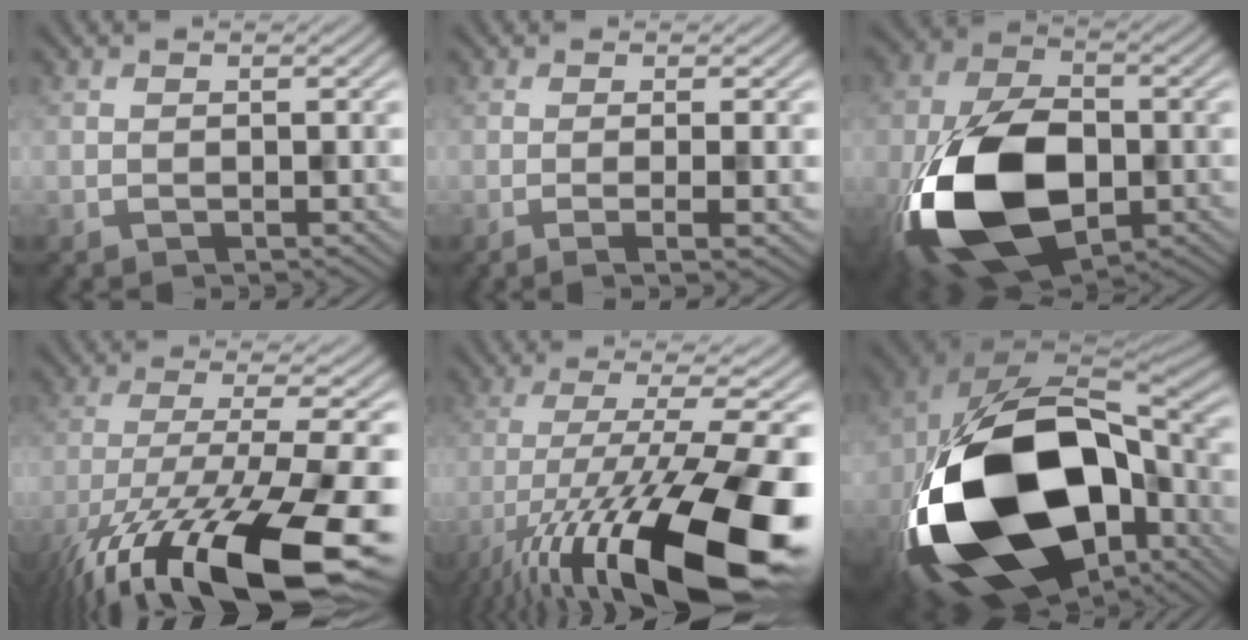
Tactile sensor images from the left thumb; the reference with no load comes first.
{"total": 3.1, "force": [-0.4, 0.5, 3.0], "torque": [-0.043, 0.004, -0.016]}
{"total": 18.5, "force": [-5.3, 11.4, 13.6], "torque": [-0.298, -0.047, -0.090]}
{"total": 18.2, "force": [-10.6, 4.8, 13.9], "torque": [-0.260, -0.042, -0.178]}
{"total": 19.6, "force": [-10.0, 5.4, 16.0], "torque": [-0.278, -0.018, -0.174]}
{"total": 23.6, "force": [-6.2, 14.8, 17.2], "torque": [-0.401, -0.072, -0.071]}